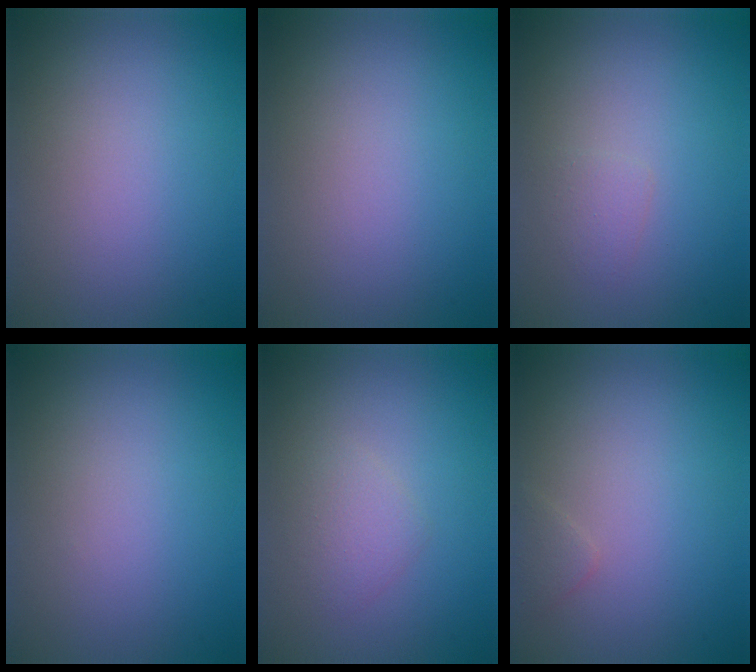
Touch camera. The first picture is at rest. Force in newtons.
{"total": 0.0}
{"total": 1.1, "press": 1.1, "slide": 0.0}
{"total": 0.0}
{"total": 1.7, "press": 1.7, "slide": 0.1}
{"total": 0.8, "press": 0.8, "slide": 0.1}